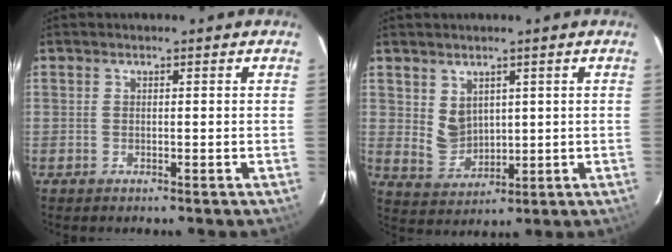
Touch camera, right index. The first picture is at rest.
{"total": 5.3, "force": [2.3, 4.1, 2.5], "torque": [-0.043, -0.001, 0.061]}